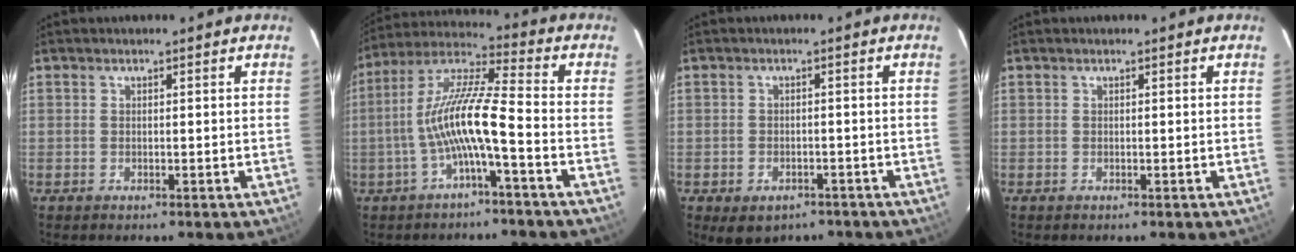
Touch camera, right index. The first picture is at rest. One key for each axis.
{"total": 11.2, "fx": -3.5, "fy": 0.7, "fz": 10.6, "tx": -0.219, "ty": 0.014, "tz": -0.065}
{"total": 6.4, "fx": -4.1, "fy": 4.2, "fz": 2.8, "tx": -0.054, "ty": -0.007, "tz": -0.043}
{"total": 0.0}